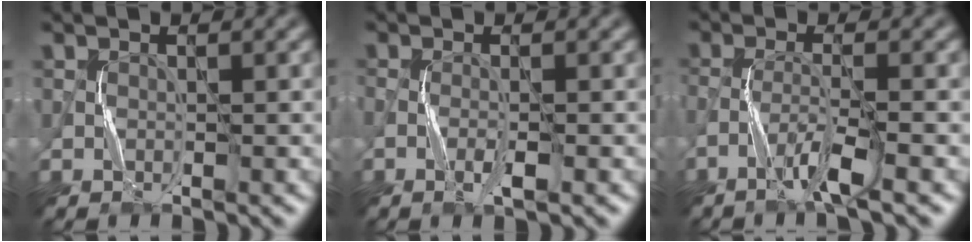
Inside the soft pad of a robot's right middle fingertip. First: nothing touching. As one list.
[{"total": 1.5, "force": [-0.6, 0.3, 1.4], "torque": [-0.032, -0.001, -0.015]}, {"total": 3.3, "force": [-2.1, 0.1, 2.6], "torque": [-0.054, 0.004, -0.054]}]